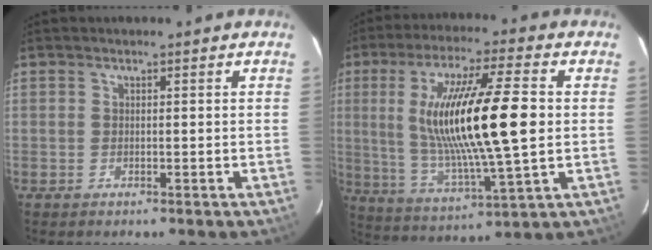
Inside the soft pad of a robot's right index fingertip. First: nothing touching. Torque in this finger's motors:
{"motor_torque": [2.10, 0.04, 1.06, 0.21]}